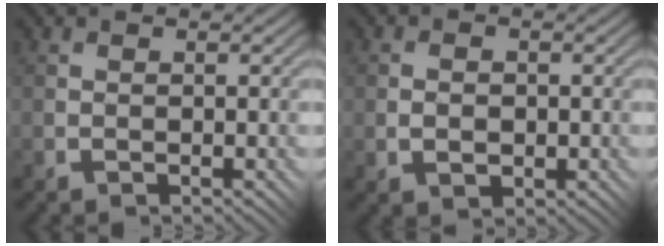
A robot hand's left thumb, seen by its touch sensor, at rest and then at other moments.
{"total": 2.3, "force": [-0.2, 1.8, 1.3], "torque": [-0.015, 0.001, -0.007]}